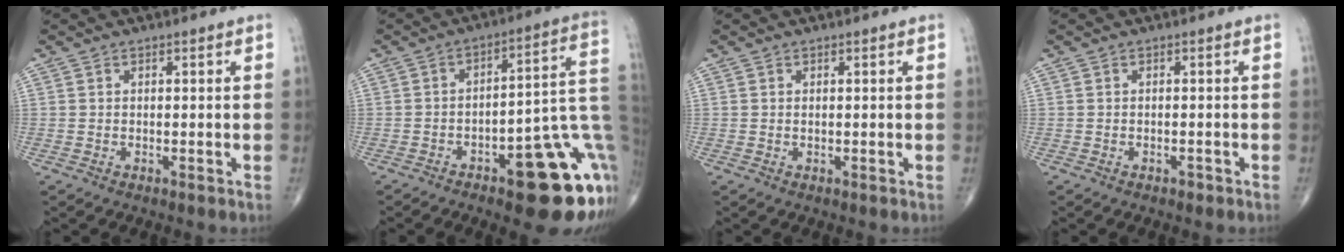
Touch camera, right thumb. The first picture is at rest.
{"total": 21.0, "force": [-7.1, 7.0, 18.5], "torque": [-0.159, 0.044, -0.082]}
{"total": 0.0}
{"total": 0.8, "force": [-0.6, 0.4, 0.4], "torque": [-0.004, 0.004, -0.009]}